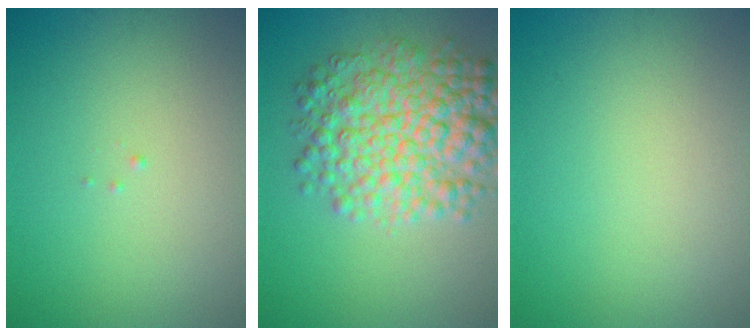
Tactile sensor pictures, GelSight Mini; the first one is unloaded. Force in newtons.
{"total": 8.0, "press": 8.0, "slide": 0.1}
{"total": 0.0}